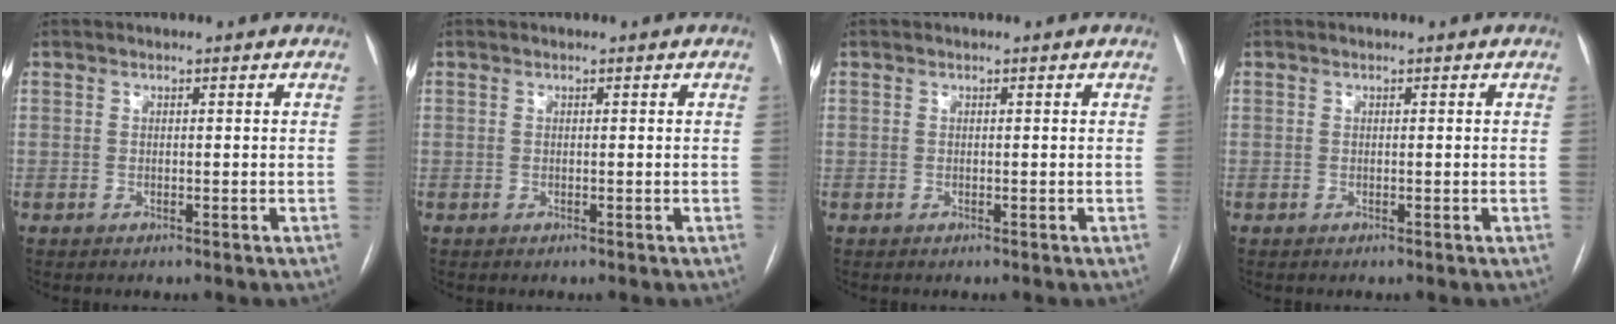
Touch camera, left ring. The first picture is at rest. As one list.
[{"total": 0.0}, {"total": 0.0}, {"total": 0.0}]